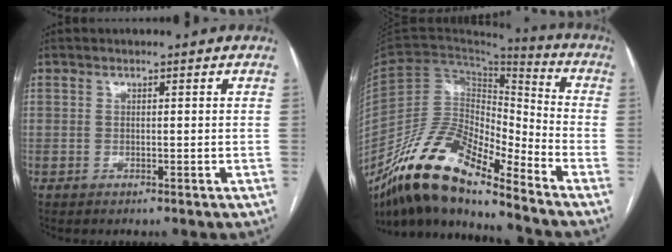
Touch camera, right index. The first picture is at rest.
{"total": 17.7, "force": [-13.7, 4.4, 10.4], "torque": [-0.193, 0.018, -0.252]}